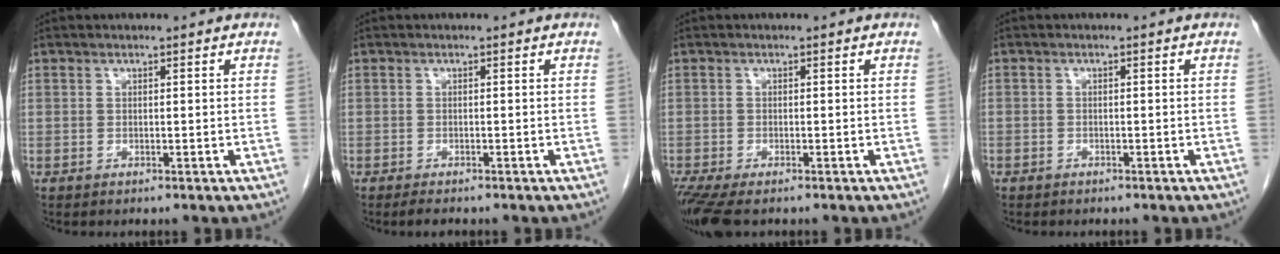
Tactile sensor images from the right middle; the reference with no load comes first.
{"total": 1.8, "force": [-1.5, 0.4, 0.9], "torque": [-0.020, -0.005, -0.020]}
{"total": 5.9, "force": [-4.4, 1.6, 3.5], "torque": [-0.065, -0.015, -0.076]}
{"total": 1.0, "force": [-0.7, 0.6, 0.1], "torque": [-0.009, 0.003, -0.014]}